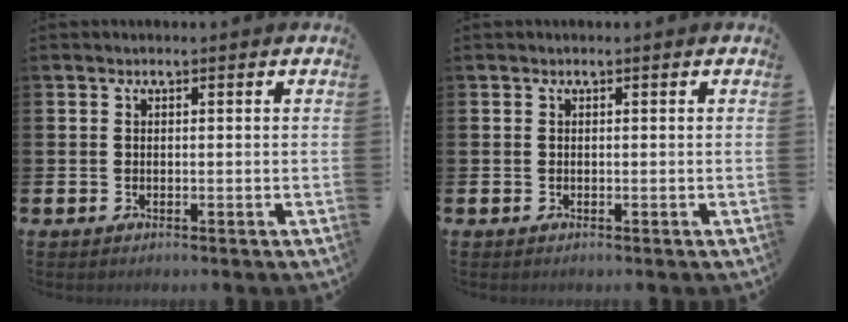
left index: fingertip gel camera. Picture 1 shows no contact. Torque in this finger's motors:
{"motor_torque": [0.00, 0.00, 0.01, 0.00]}